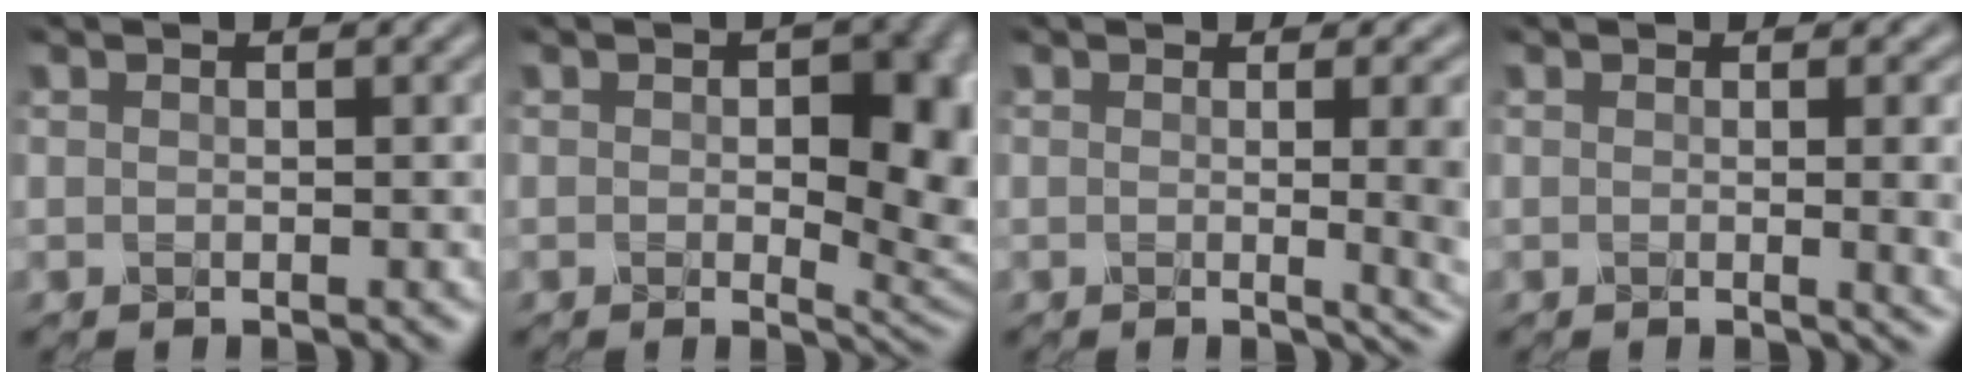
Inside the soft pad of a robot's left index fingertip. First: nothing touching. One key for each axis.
{"total": 9.2, "fx": 0.4, "fy": 5.5, "fz": 7.3, "tx": -0.111, "ty": -0.015, "tz": 0.013}
{"total": 4.7, "fx": 0.0, "fy": 1.8, "fz": 4.3, "tx": -0.036, "ty": -0.015, "tz": 0.010}
{"total": 3.4, "fx": 0.2, "fy": 1.2, "fz": 3.1, "tx": -0.042, "ty": -0.017, "tz": 0.016}